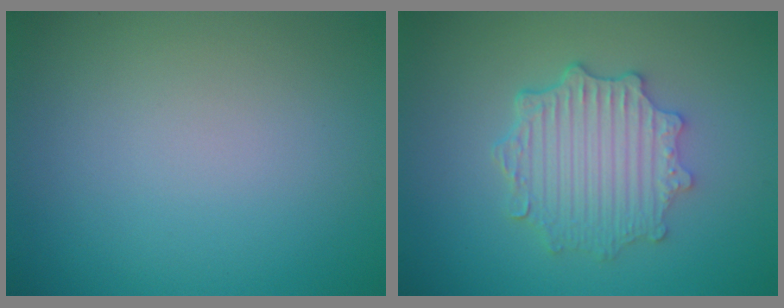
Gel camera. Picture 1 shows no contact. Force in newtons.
{"total": 4.8, "press": 3.8, "slide": 2.8}